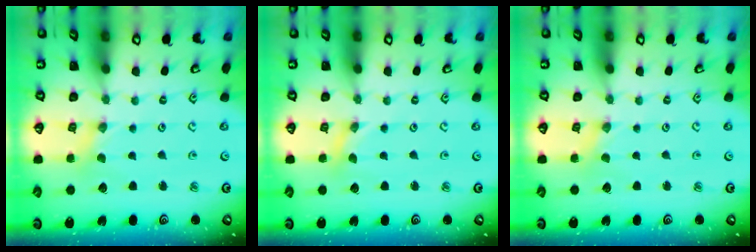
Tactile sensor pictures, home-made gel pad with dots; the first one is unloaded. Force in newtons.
{"total": 0.0}
{"total": 0.0}